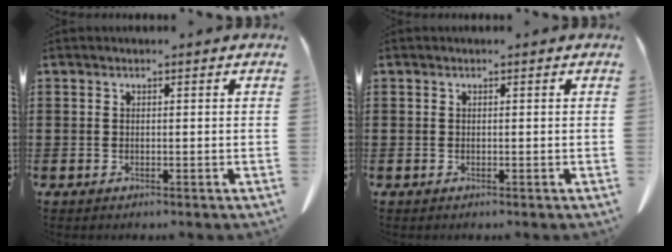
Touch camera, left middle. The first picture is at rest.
{"total": 0.0}